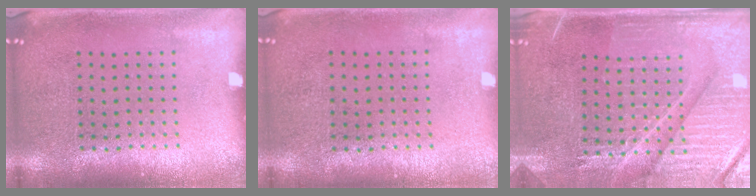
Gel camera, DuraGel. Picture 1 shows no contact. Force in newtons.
{"total": 0.0}
{"total": 4.6, "press": 4.3, "slide": 1.8}